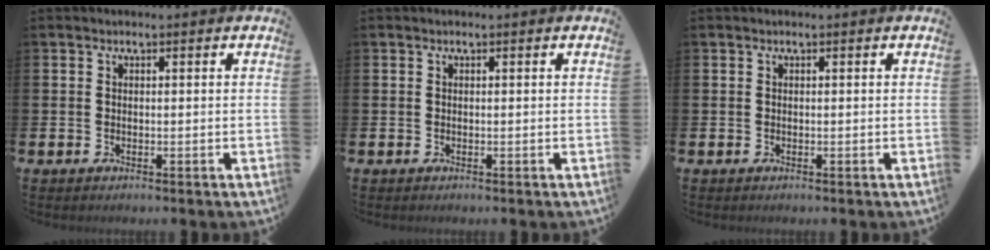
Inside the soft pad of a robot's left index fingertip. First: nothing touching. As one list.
[{"total": 0.0}, {"total": 0.0}]